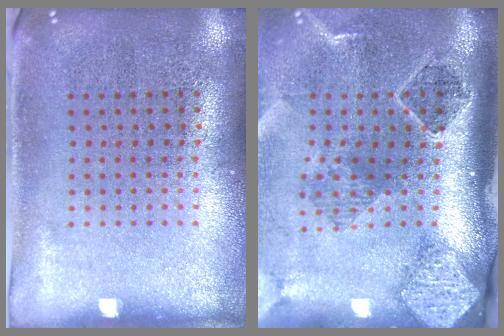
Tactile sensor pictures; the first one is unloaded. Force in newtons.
{"total": 2.8, "press": 1.9, "slide": 2.0}